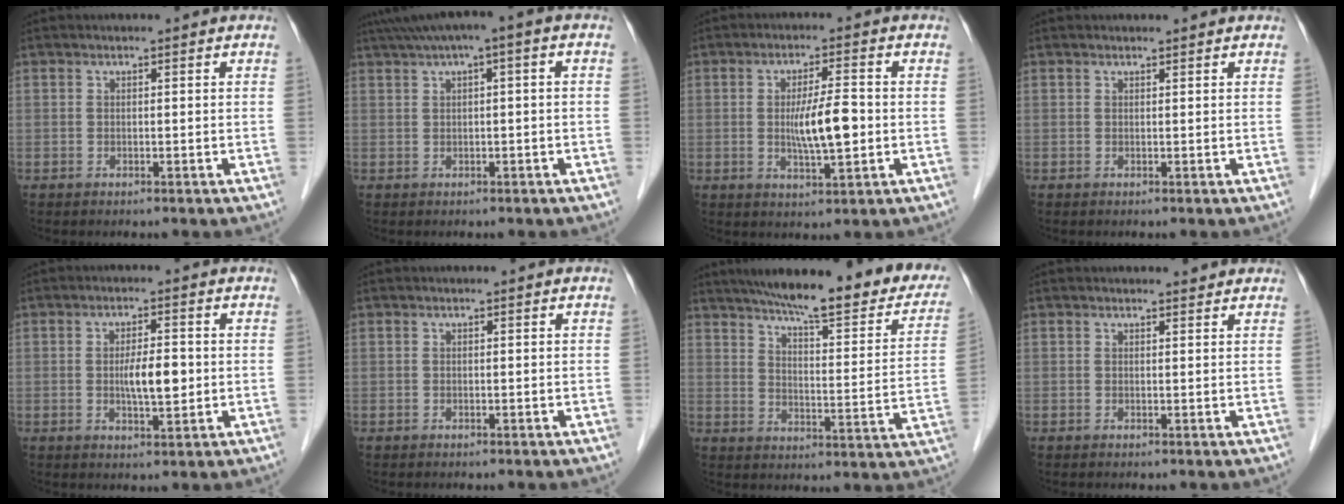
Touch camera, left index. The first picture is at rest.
{"total": 4.9, "force": [1.7, 0.7, 4.5], "torque": [-0.079, 0.033, 0.027]}
{"total": 6.7, "force": [-0.5, 1.0, 6.6], "torque": [-0.121, -0.005, -0.009]}
{"total": 1.1, "force": [1.0, 0.2, 0.1], "torque": [-0.013, 0.007, 0.013]}
{"total": 4.8, "force": [-0.2, 1.3, 4.6], "torque": [-0.082, -0.003, -0.002]}
{"total": 0.0}
{"total": 25.2, "force": [20.1, 4.4, 14.5], "torque": [-0.201, -0.014, 0.254]}
{"total": 1.8, "force": [1.7, 0.4, 0.2], "torque": [-0.012, 0.002, 0.018]}